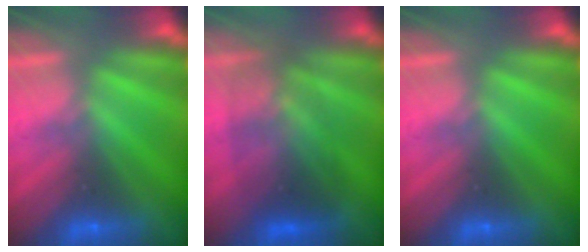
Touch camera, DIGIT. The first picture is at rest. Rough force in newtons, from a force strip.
{"total": 2.9}
{"total": 0.0}